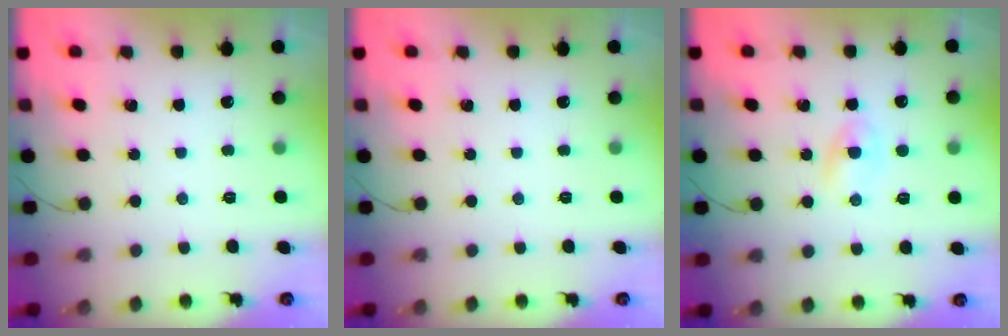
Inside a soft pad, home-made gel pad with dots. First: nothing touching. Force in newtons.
{"total": 0.0}
{"total": 1.8, "press": 1.5, "slide": 0.9}